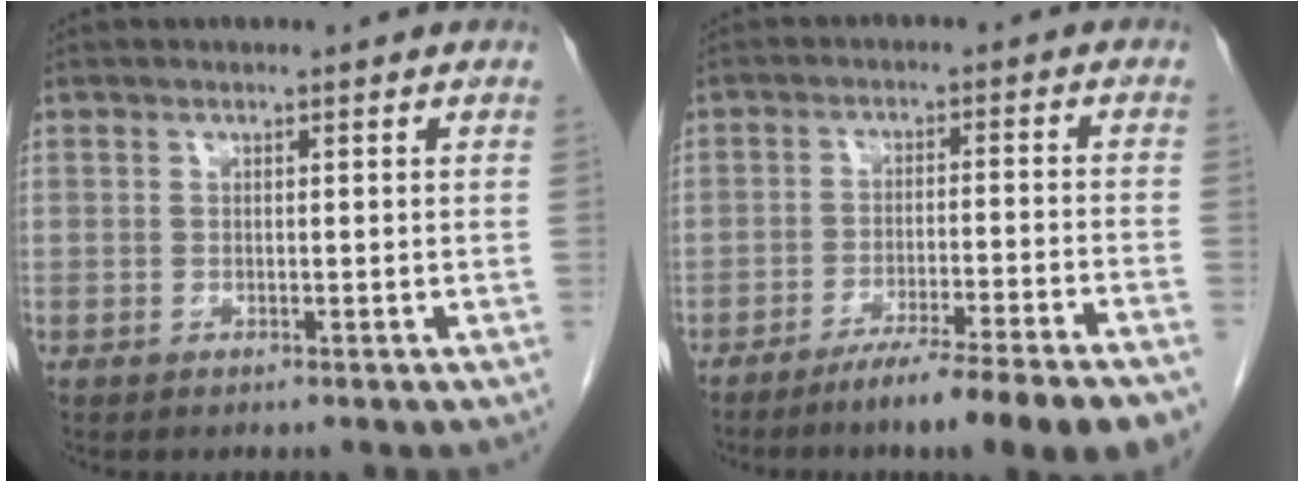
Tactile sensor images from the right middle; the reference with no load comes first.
{"total": 14.6, "force": [-11.5, -0.8, 9.0], "torque": [-0.093, -0.021, -0.170]}